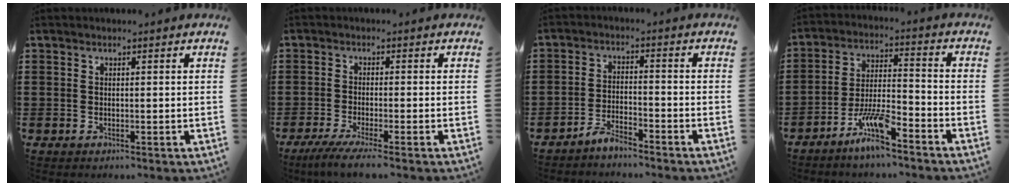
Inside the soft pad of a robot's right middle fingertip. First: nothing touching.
{"total": 3.2, "force": [-2.4, -0.4, 2.1], "torque": [-0.050, -0.017, -0.046]}
{"total": 3.3, "force": [-3.2, 0.1, 0.7], "torque": [-0.023, 0.000, -0.067]}
{"total": 7.5, "force": [-5.7, 1.0, 4.8], "torque": [-0.105, -0.003, -0.110]}